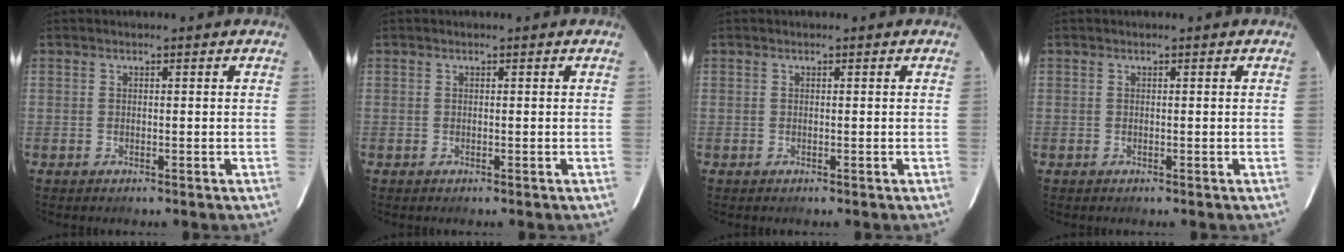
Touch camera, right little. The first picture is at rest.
{"total": 0.0}
{"total": 0.0}
{"total": 0.0}